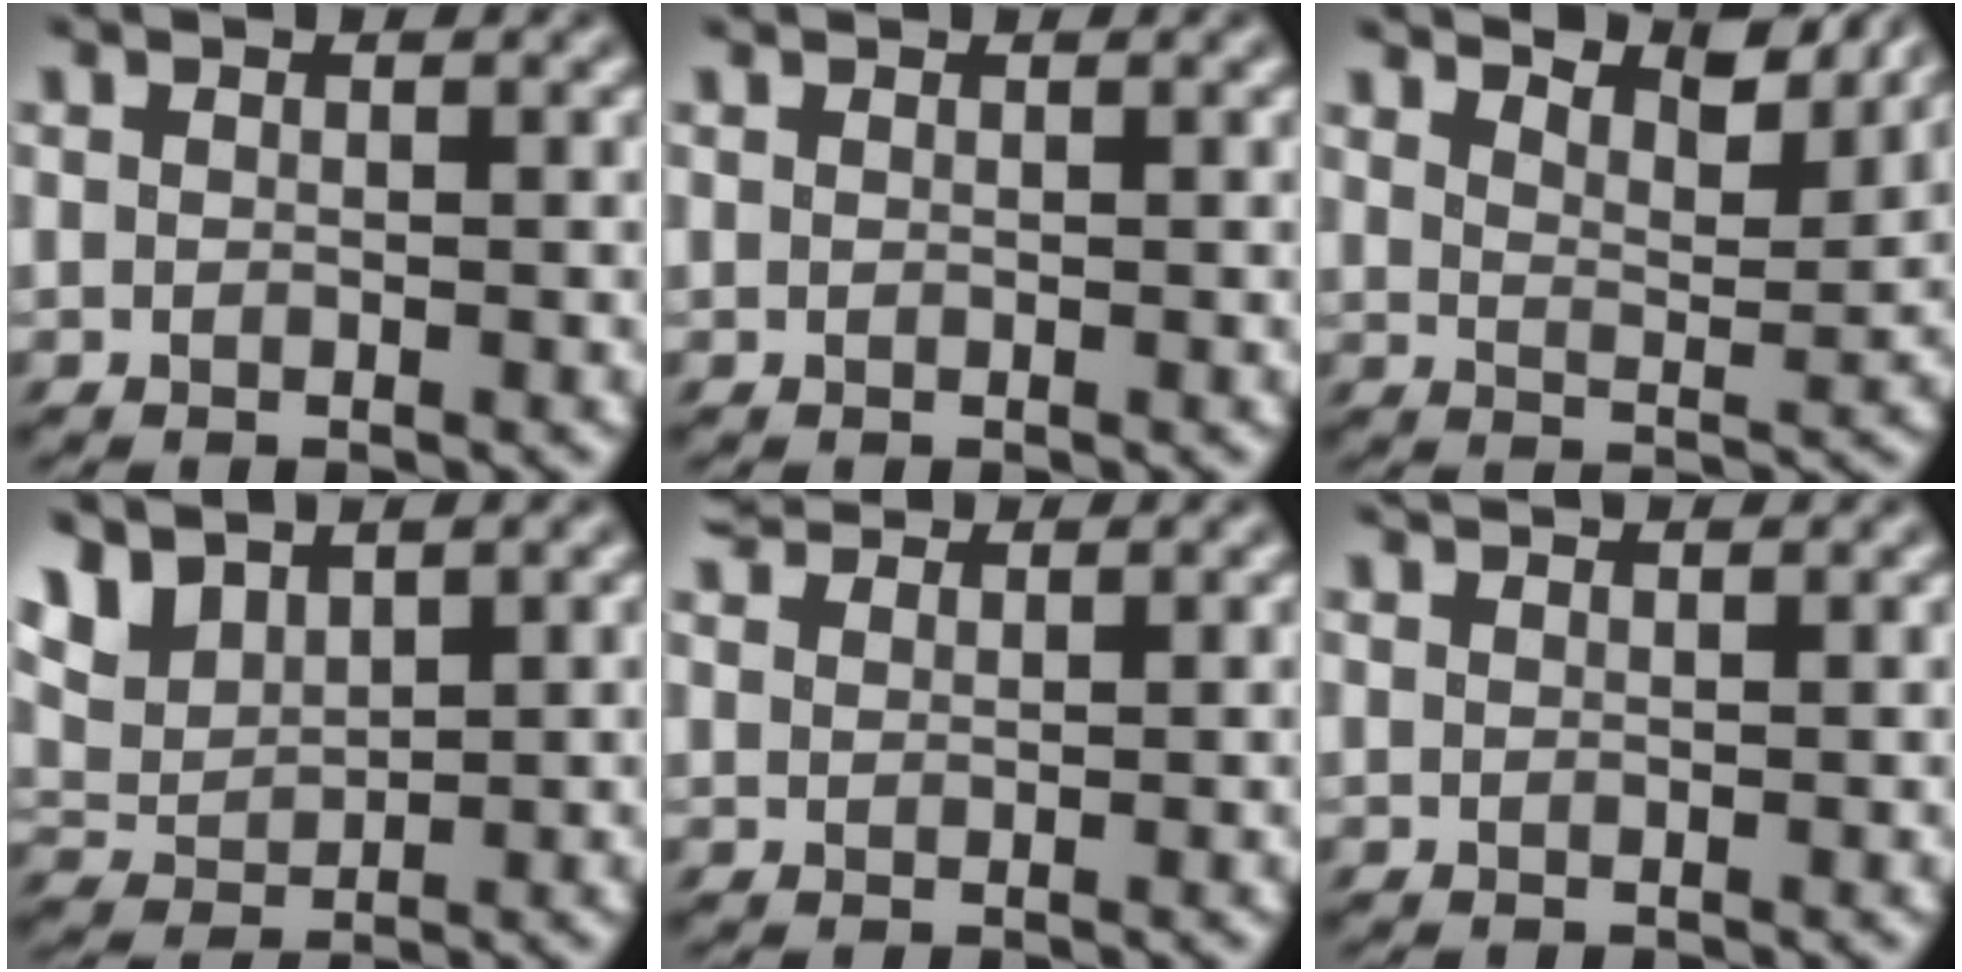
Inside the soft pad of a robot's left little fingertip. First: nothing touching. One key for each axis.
{"total": 0.6, "fx": 0.3, "fy": 0.5, "fz": -0.1, "tx": -0.004, "ty": 0.002, "tz": 0.008}
{"total": 6.6, "fx": 6.0, "fy": 0.8, "fz": 2.6, "tx": -0.054, "ty": 0.004, "tz": 0.067}
{"total": 3.4, "fx": 2.4, "fy": 1.0, "fz": 2.2, "tx": -0.053, "ty": 0.006, "tz": 0.038}
{"total": 3.3, "fx": 2.8, "fy": 1.4, "fz": 1.1, "tx": -0.054, "ty": 0.015, "tz": 0.055}
{"total": 1.8, "fx": 1.8, "fy": -0.1, "fz": 0.4, "tx": -0.016, "ty": 0.013, "tz": 0.035}